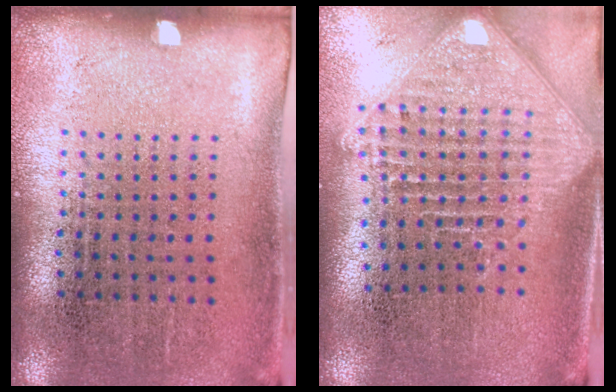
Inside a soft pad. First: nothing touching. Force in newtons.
{"total": 2.5, "press": 1.8, "slide": 1.6}